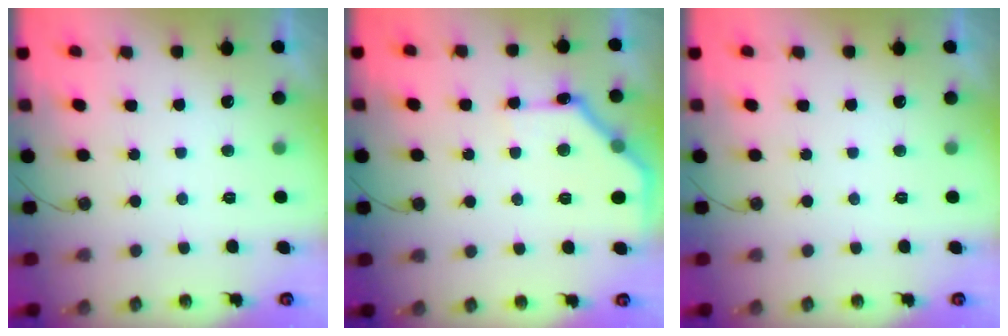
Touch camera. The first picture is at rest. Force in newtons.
{"total": 13.8, "press": 13.8, "slide": 0.2}
{"total": 0.0}